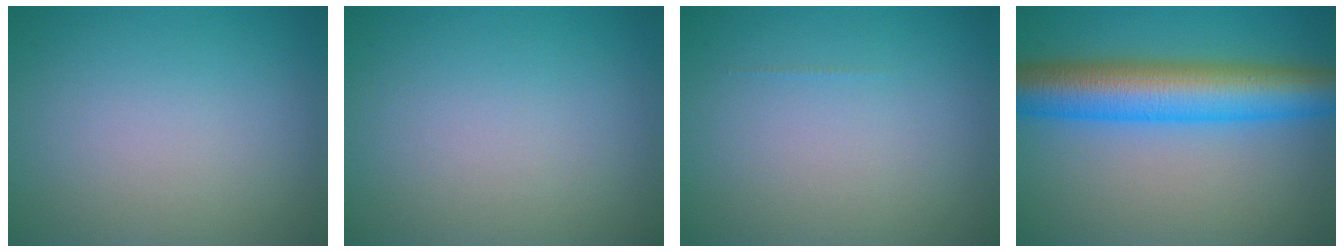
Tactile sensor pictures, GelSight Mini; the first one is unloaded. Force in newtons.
{"total": 0.0}
{"total": 0.0}
{"total": 9.6, "press": 9.6, "slide": 0.1}